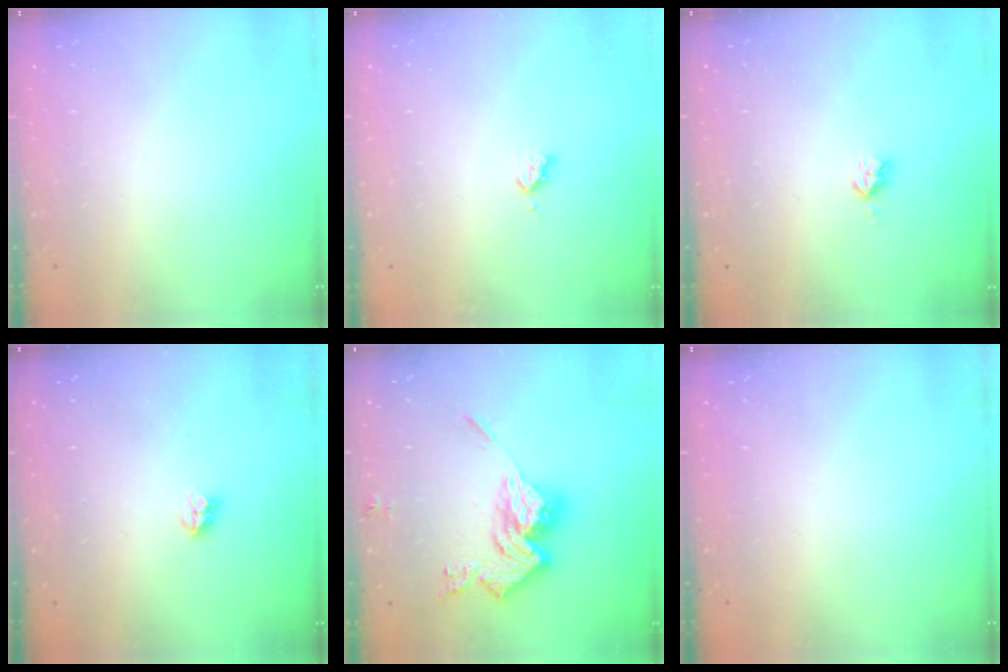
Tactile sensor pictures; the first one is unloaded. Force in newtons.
{"total": 3.1, "press": 3.0, "slide": 0.5}
{"total": 3.7, "press": 3.7, "slide": 0.5}
{"total": 3.4, "press": 3.4, "slide": 0.4}
{"total": 16.4, "press": 16.4, "slide": 1.7}
{"total": 0.0}